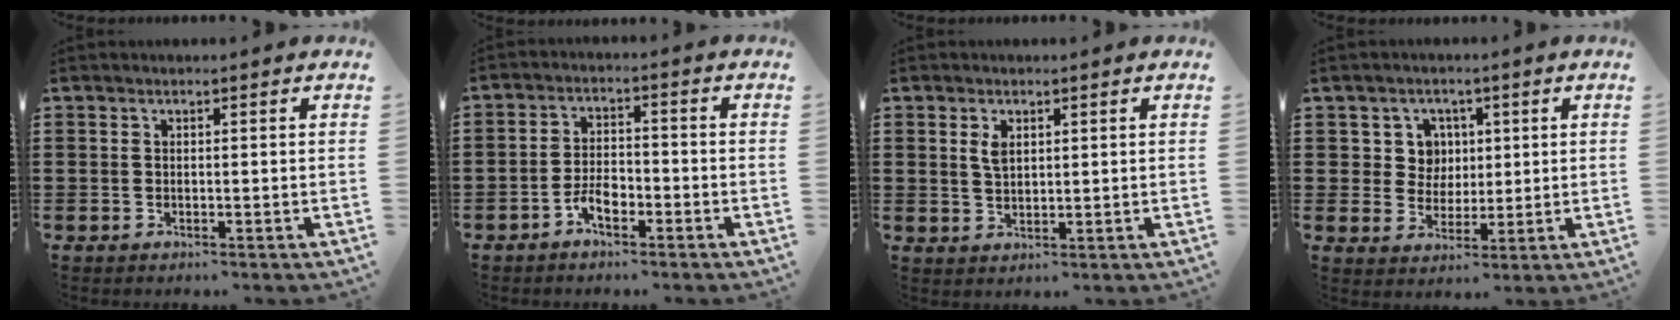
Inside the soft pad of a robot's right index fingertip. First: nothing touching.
{"total": 4.1, "force": [-2.4, 1.8, 2.8], "torque": [-0.063, 0.001, -0.049]}
{"total": 2.4, "force": [1.0, 1.2, 1.8], "torque": [-0.039, 0.003, 0.019]}
{"total": 5.3, "force": [1.5, 4.8, 1.6], "torque": [-0.048, 0.014, 0.024]}